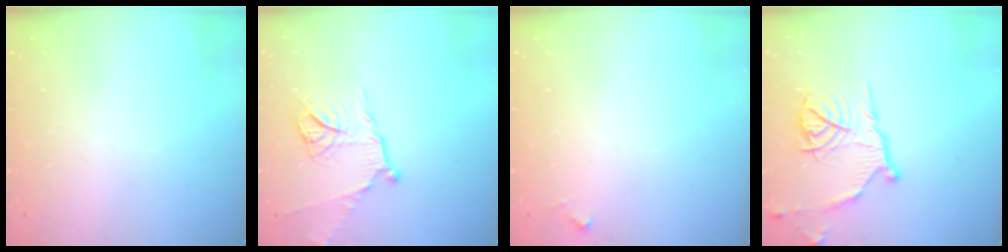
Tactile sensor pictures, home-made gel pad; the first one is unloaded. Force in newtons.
{"total": 13.4, "press": 13.3, "slide": 1.2}
{"total": 4.2, "press": 4.2, "slide": 0.1}
{"total": 14.6, "press": 14.5, "slide": 1.3}